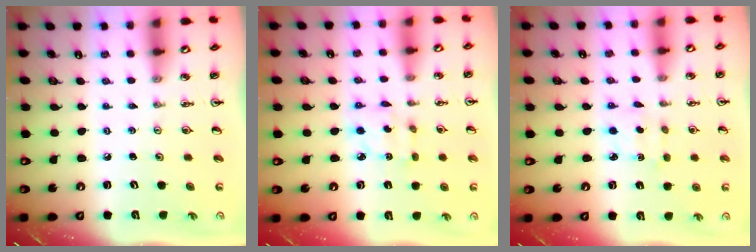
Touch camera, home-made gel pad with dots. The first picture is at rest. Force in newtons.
{"total": 3.7, "press": 3.7, "slide": 0.1}
{"total": 2.7, "press": 2.6, "slide": 0.6}